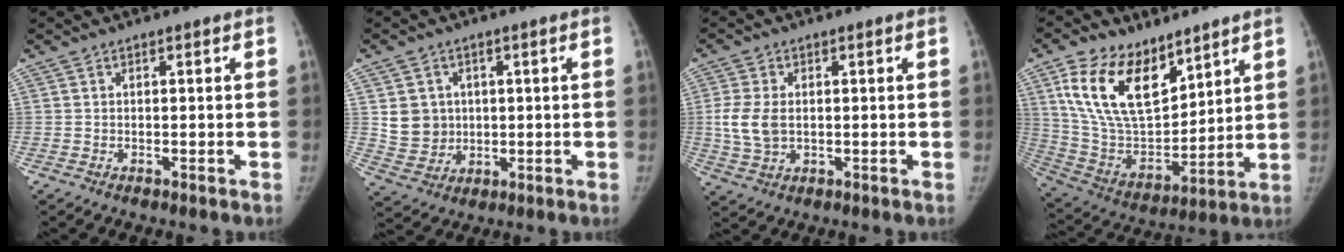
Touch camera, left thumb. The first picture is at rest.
{"total": 7.0, "force": [1.2, 6.5, 2.4], "torque": [-0.012, -0.008, 0.034]}
{"total": 6.5, "force": [0.1, 4.3, 4.9], "torque": [-0.105, -0.001, 0.008]}
{"total": 19.1, "force": [10.7, 10.5, 11.9], "torque": [-0.182, -0.049, 0.214]}